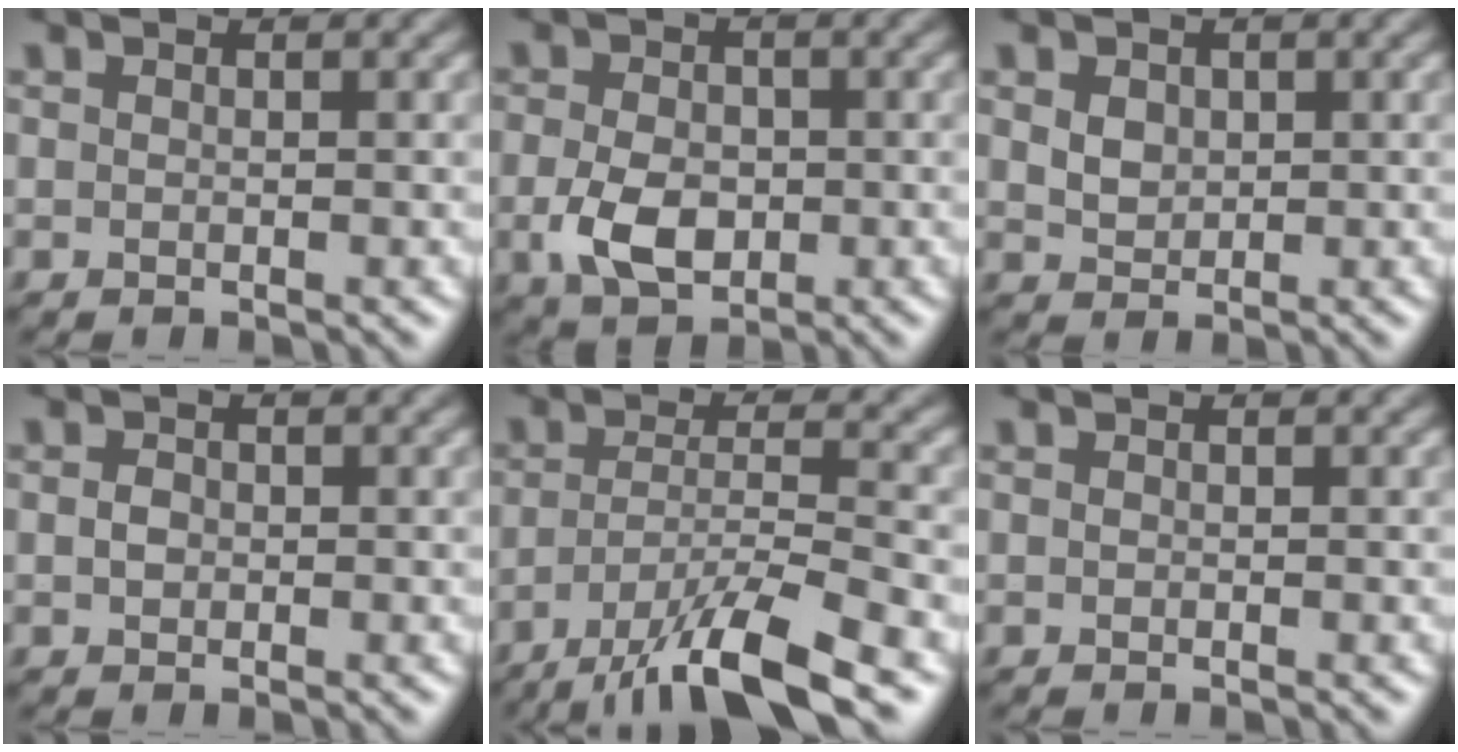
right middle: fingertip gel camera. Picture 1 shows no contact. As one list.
[{"total": 4.4, "force": [-0.9, 3.0, 3.1], "torque": [-0.069, -0.005, -0.021]}, {"total": 1.8, "force": [0.6, 1.4, 1.0], "torque": [-0.023, 0.000, 0.012]}, {"total": 1.1, "force": [0.0, 0.9, 0.6], "torque": [-0.015, 0.001, -0.004]}, {"total": 8.5, "force": [-5.6, 1.7, 6.1], "torque": [-0.104, 0.001, -0.105]}, {"total": 0.0}]